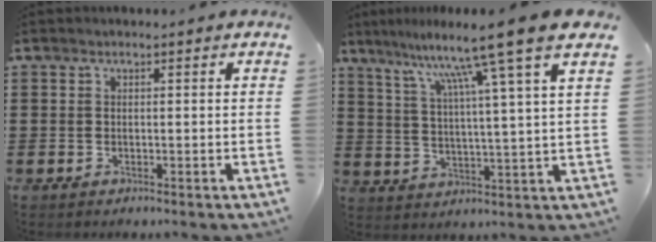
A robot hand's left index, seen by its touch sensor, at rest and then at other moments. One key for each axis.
{"total": 10.8, "fx": 7.9, "fy": -1.4, "fz": 7.2, "tx": -0.153, "ty": -0.044, "tz": 0.116}